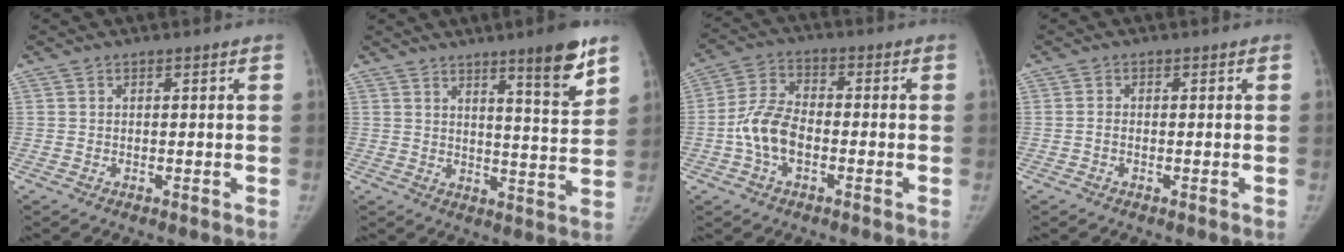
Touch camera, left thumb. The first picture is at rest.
{"total": 10.1, "force": [6.6, 1.2, 7.6], "torque": [-0.093, -0.048, 0.095]}
{"total": 8.9, "force": [-2.3, 5.2, 6.8], "torque": [-0.134, 0.026, -0.050]}
{"total": 0.8, "force": [-0.4, 0.5, 0.6], "torque": [-0.008, 0.002, -0.008]}